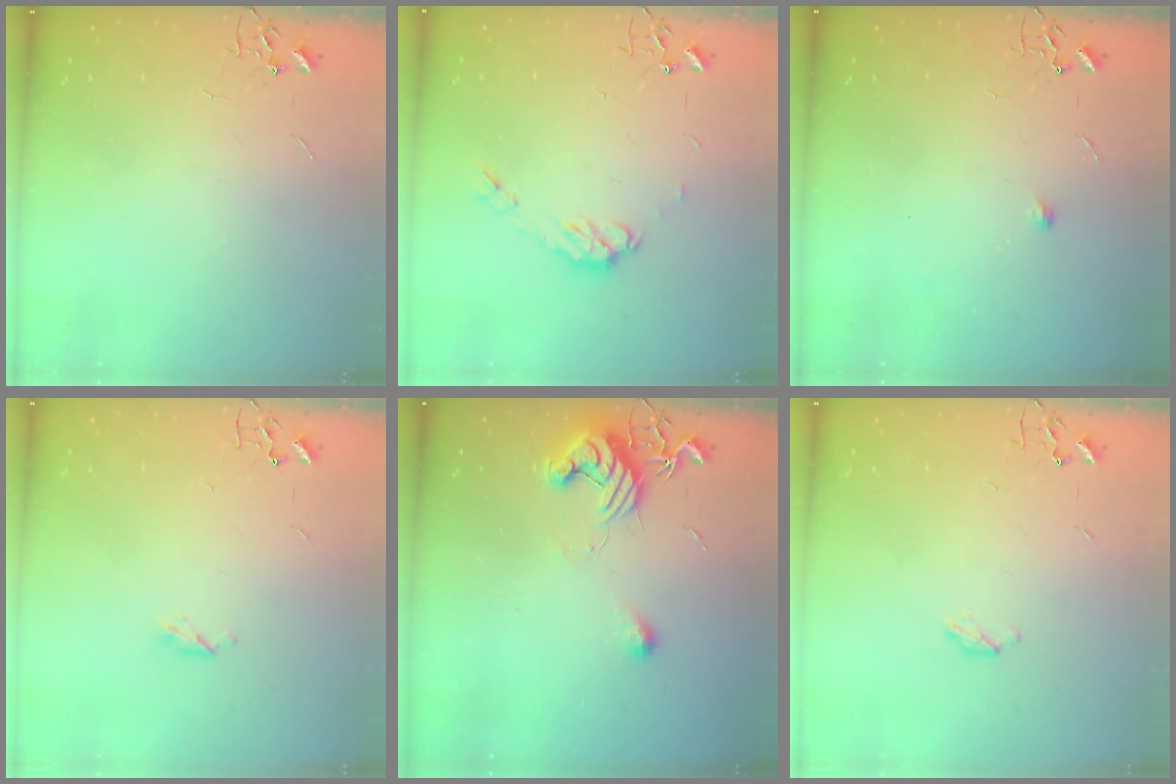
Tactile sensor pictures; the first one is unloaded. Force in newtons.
{"total": 7.3, "press": 7.2, "slide": 0.4}
{"total": 5.4, "press": 5.3, "slide": 1.0}
{"total": 3.3, "press": 3.2, "slide": 0.5}
{"total": 11.7, "press": 11.7, "slide": 0.4}
{"total": 2.9, "press": 2.9, "slide": 0.5}